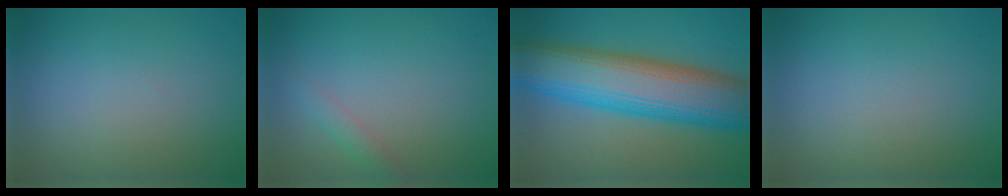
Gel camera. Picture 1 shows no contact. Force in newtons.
{"total": 1.3, "press": 1.3, "slide": 0.1}
{"total": 12.9, "press": 12.9, "slide": 0.1}
{"total": 0.0}